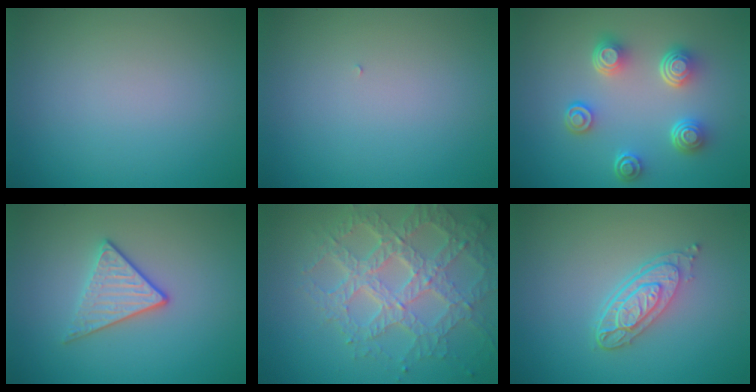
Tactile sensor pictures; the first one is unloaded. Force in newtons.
{"total": 0.0}
{"total": 5.0, "press": 3.5, "slide": 3.5}
{"total": 2.9, "press": 2.6, "slide": 1.4}
{"total": 7.1, "press": 5.1, "slide": 4.9}
{"total": 4.0, "press": 2.9, "slide": 2.7}